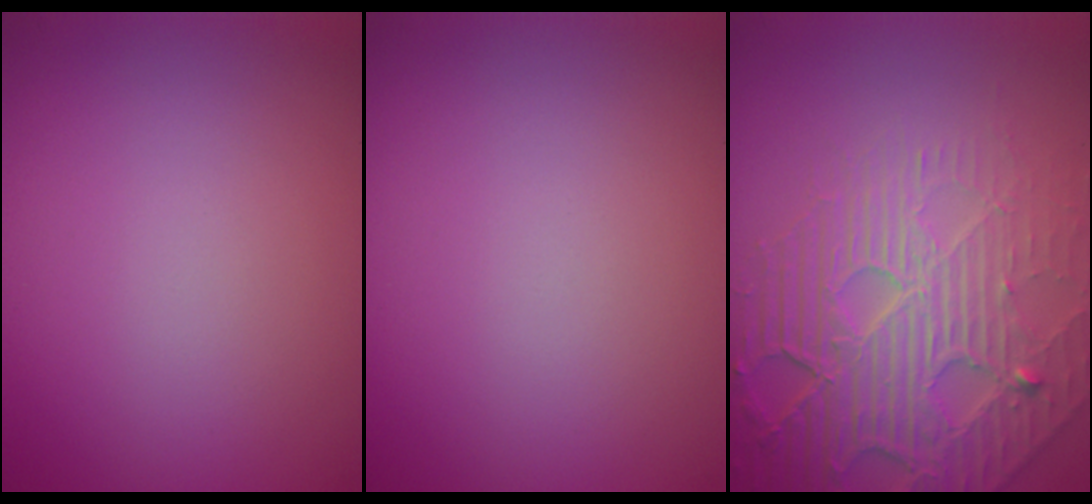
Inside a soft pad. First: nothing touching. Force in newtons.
{"total": 0.0}
{"total": 7.8, "press": 5.9, "slide": 5.1}